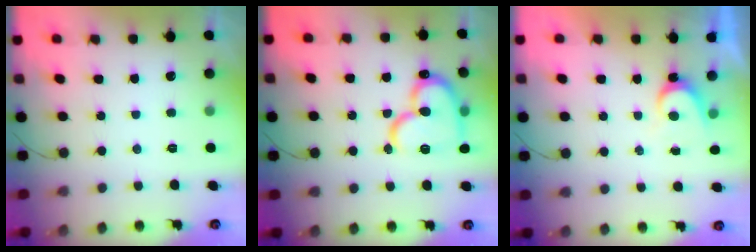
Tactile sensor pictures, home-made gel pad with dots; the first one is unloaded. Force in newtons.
{"total": 19.0, "press": 18.8, "slide": 2.4}
{"total": 3.4, "press": 3.4, "slide": 0.3}